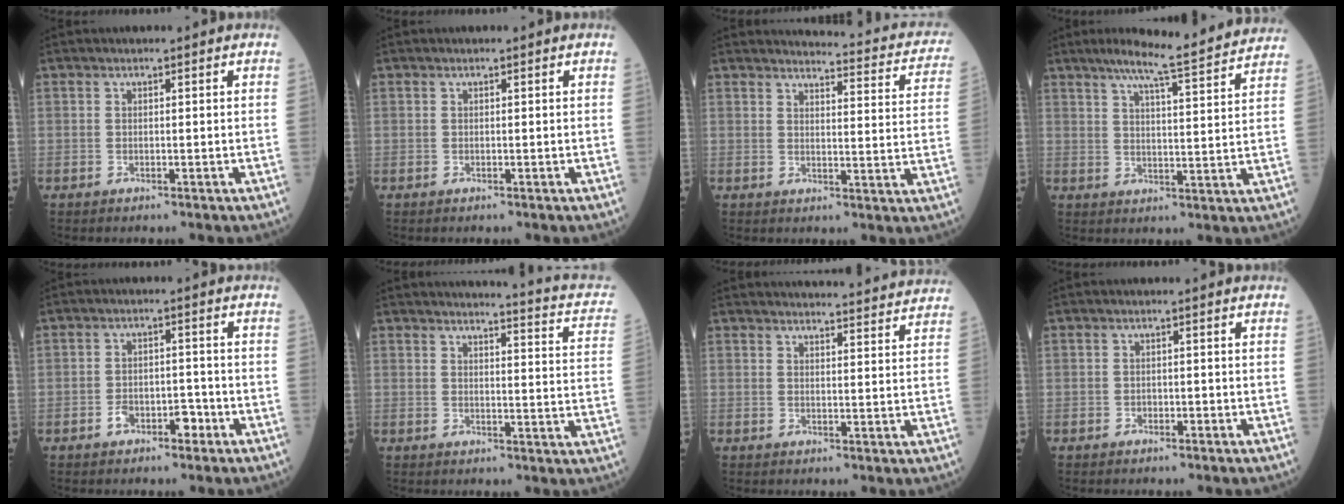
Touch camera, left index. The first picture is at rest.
{"total": 0.0}
{"total": 15.0, "force": [14.2, 2.3, 4.2], "torque": [-0.025, -0.057, 0.129]}
{"total": 14.1, "force": [12.5, -0.4, 6.4], "torque": [-0.100, -0.005, 0.156]}
{"total": 3.7, "force": [-2.1, 2.2, 2.2], "torque": [-0.034, 0.013, -0.033]}
{"total": 11.7, "force": [10.4, 1.1, 5.2], "torque": [-0.058, -0.037, 0.092]}
{"total": 19.0, "force": [18.5, 1.2, 4.1], "torque": [-0.043, -0.017, 0.216]}
{"total": 0.7, "force": [-0.4, 0.4, 0.3], "torque": [-0.005, 0.002, -0.008]}